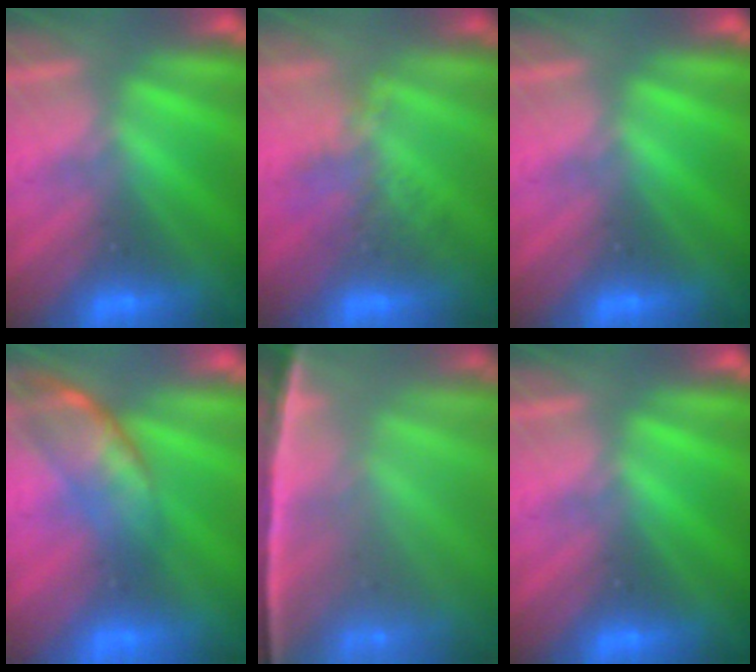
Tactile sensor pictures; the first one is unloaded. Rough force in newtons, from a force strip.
{"total": 2.4}
{"total": 0.0}
{"total": 2.6}
{"total": 6.1}
{"total": 0.0}